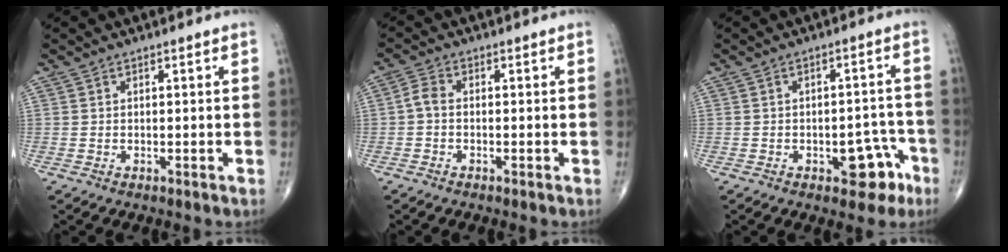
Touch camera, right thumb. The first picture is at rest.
{"total": 2.4, "force": [-0.6, 1.4, 1.9], "torque": [-0.038, 0.006, -0.019]}
{"total": 7.2, "force": [-3.5, 3.8, 5.0], "torque": [-0.029, 0.036, -0.039]}